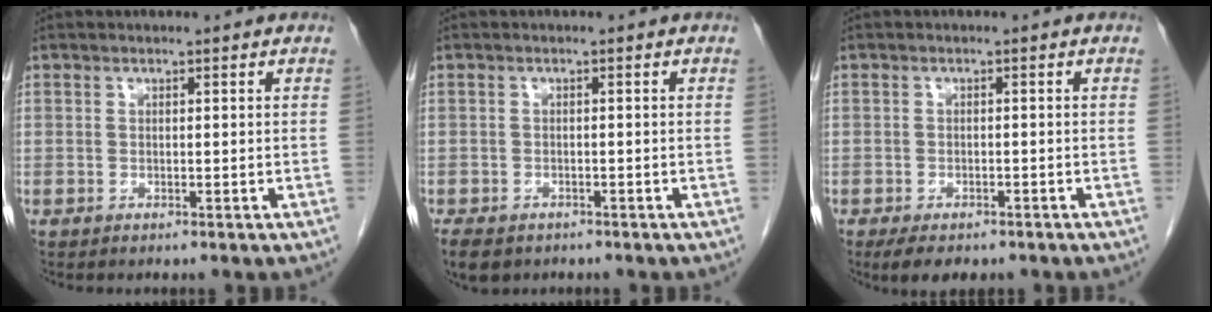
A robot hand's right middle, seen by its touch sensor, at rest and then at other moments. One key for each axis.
{"total": 8.0, "fx": -5.3, "fy": 5.0, "fz": 3.5, "tx": -0.080, "ty": -0.012, "tz": -0.074}
{"total": 4.9, "fx": -3.6, "fy": 2.2, "fz": 2.6, "tx": -0.036, "ty": -0.007, "tz": -0.049}